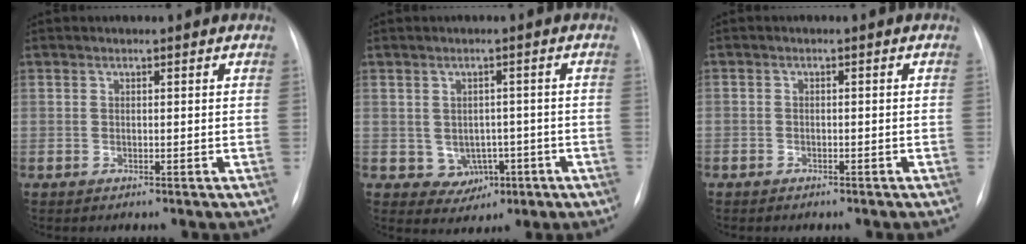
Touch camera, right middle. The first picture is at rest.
{"total": 4.7, "force": [-1.2, 4.1, 2.1], "torque": [-0.024, 0.015, 0.001]}
{"total": 1.9, "force": [-1.3, 1.3, 0.3], "torque": [-0.013, 0.003, -0.016]}